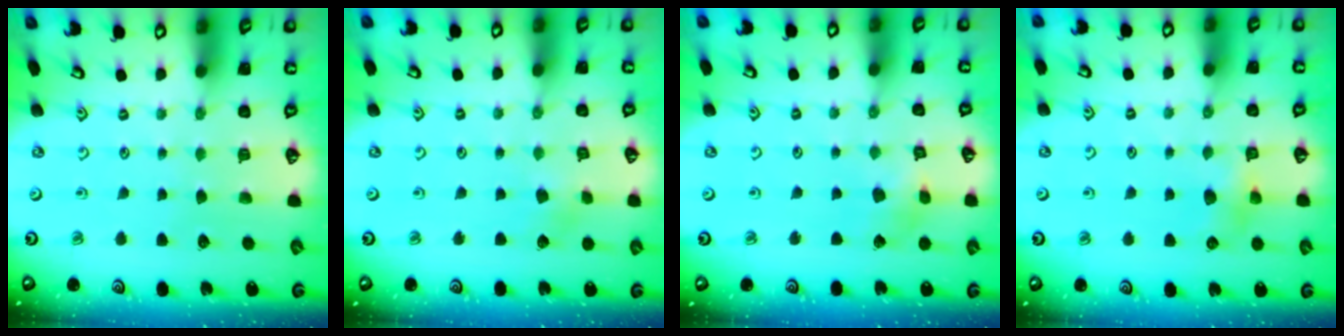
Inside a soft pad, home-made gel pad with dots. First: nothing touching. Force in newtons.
{"total": 2.4, "press": 2.3, "slide": 0.4}
{"total": 3.4, "press": 3.4, "slide": 0.5}
{"total": 4.7, "press": 4.7, "slide": 0.7}